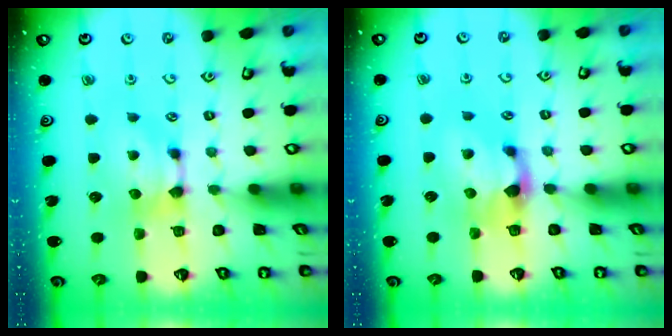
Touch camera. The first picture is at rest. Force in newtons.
{"total": 1.7, "press": 1.3, "slide": 1.1}